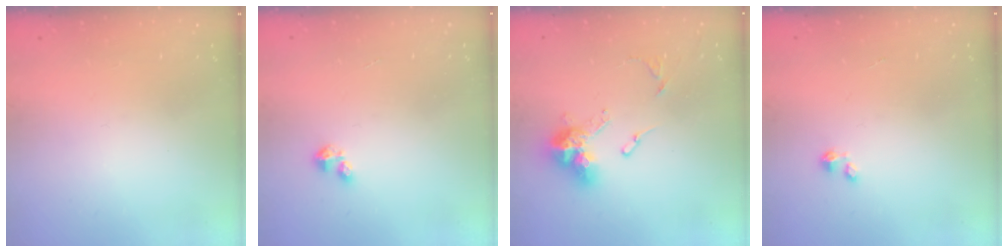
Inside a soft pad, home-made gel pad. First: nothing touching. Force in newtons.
{"total": 1.6, "press": 1.6, "slide": 0.3}
{"total": 12.3, "press": 12.3, "slide": 1.2}
{"total": 0.0}